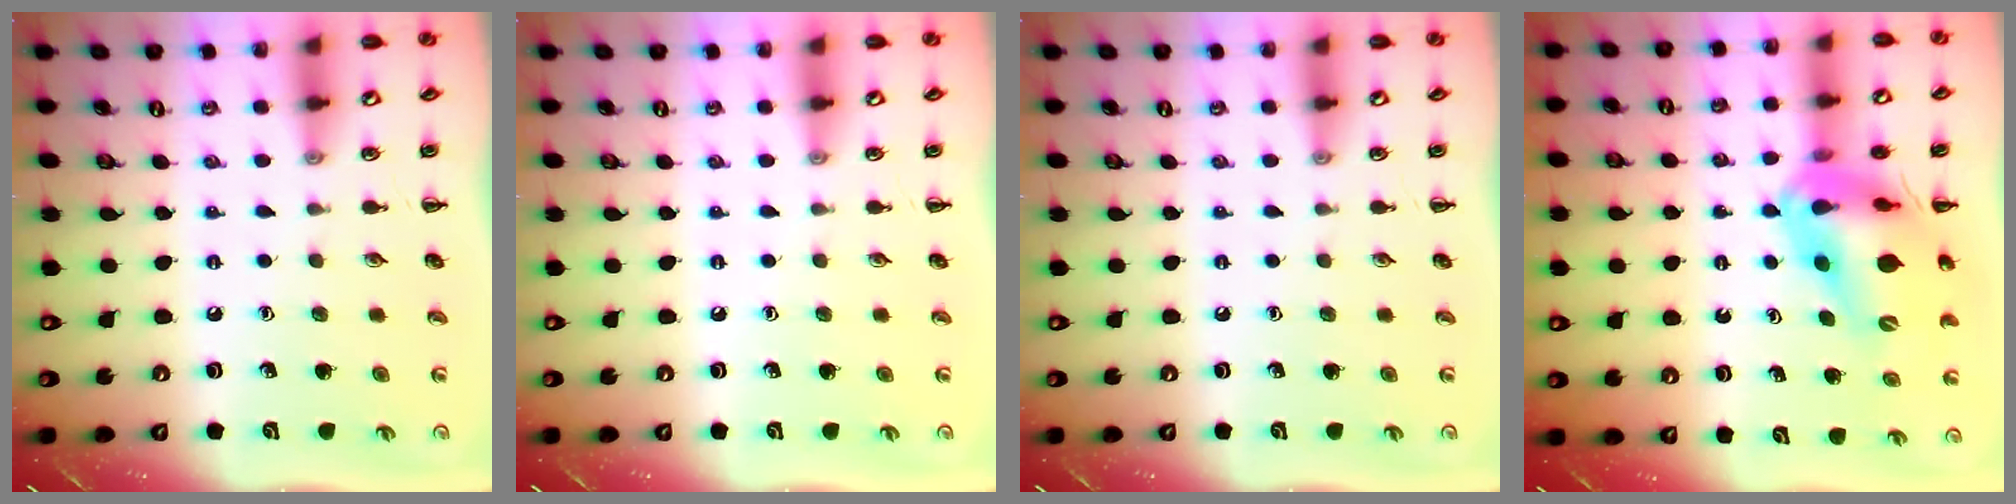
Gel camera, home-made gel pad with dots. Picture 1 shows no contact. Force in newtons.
{"total": 0.0}
{"total": 0.0}
{"total": 16.9, "press": 16.1, "slide": 5.1}